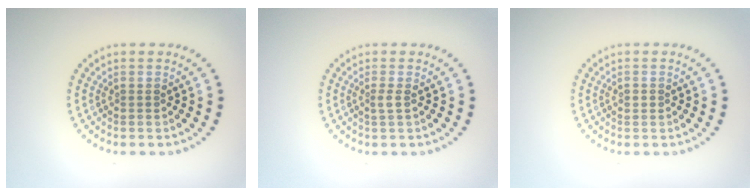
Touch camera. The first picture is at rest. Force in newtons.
{"total": 0.9, "press": 0.6, "slide": 0.7}
{"total": 0.9, "press": 0.9, "slide": 0.2}